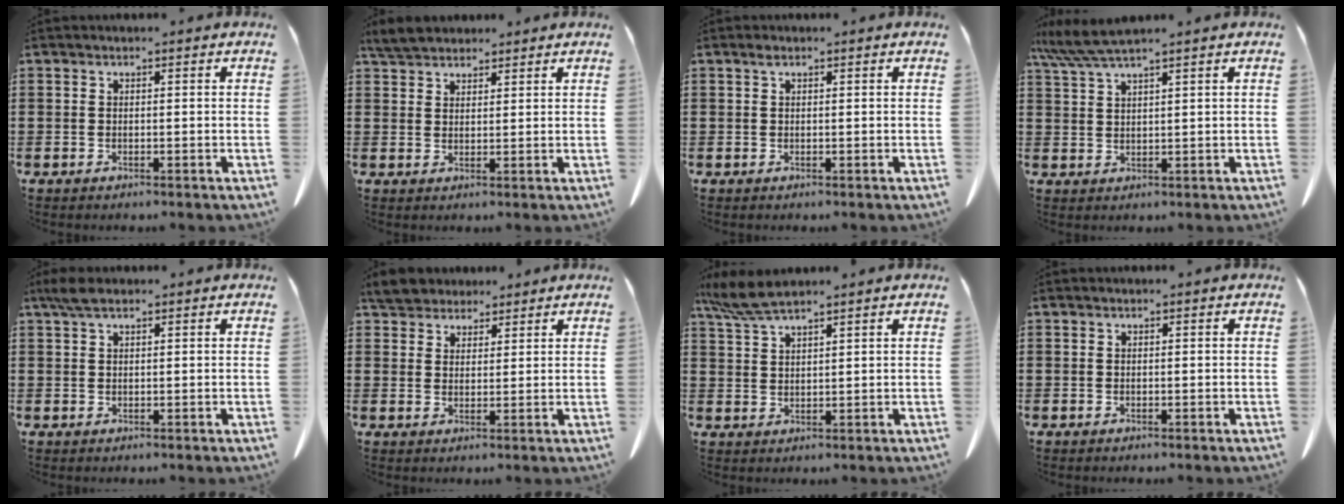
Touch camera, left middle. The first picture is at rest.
{"total": 4.0, "force": [3.8, 1.0, 1.0], "torque": [-0.032, -0.003, 0.074]}
{"total": 0.7, "force": [0.4, 0.3, 0.5], "torque": [-0.013, 0.000, 0.008]}
{"total": 5.2, "force": [4.2, 0.0, 3.1], "torque": [-0.071, -0.012, 0.078]}
{"total": 3.0, "force": [1.8, 1.0, 2.2], "torque": [-0.049, 0.002, 0.034]}
{"total": 5.0, "force": [4.6, 1.6, 0.9], "torque": [-0.037, -0.008, 0.089]}
{"total": 5.4, "force": [4.5, 0.6, 3.0], "torque": [-0.070, -0.008, 0.084]}
{"total": 0.0}